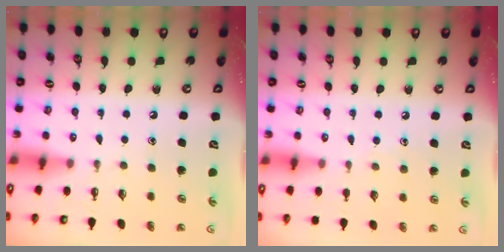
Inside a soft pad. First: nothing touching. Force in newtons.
{"total": 4.8, "press": 4.7, "slide": 0.4}